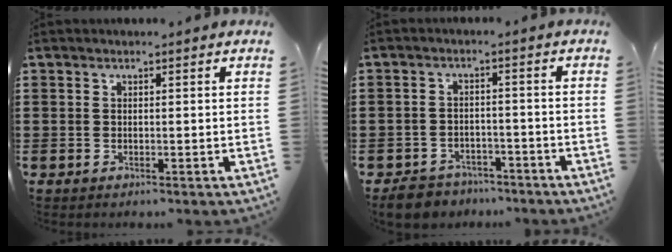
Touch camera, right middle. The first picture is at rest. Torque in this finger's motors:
{"motor_torque": [1.69, 0.45, 0.04, 0.01]}